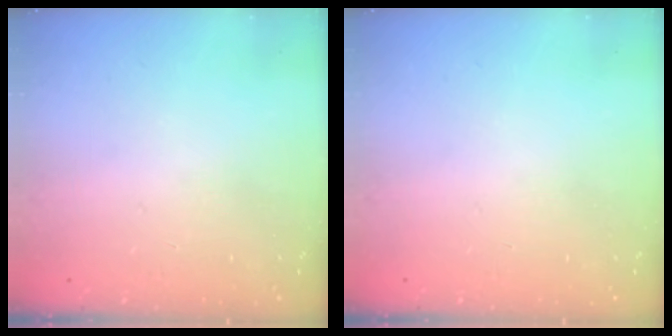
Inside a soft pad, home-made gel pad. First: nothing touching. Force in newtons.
{"total": 0.0}